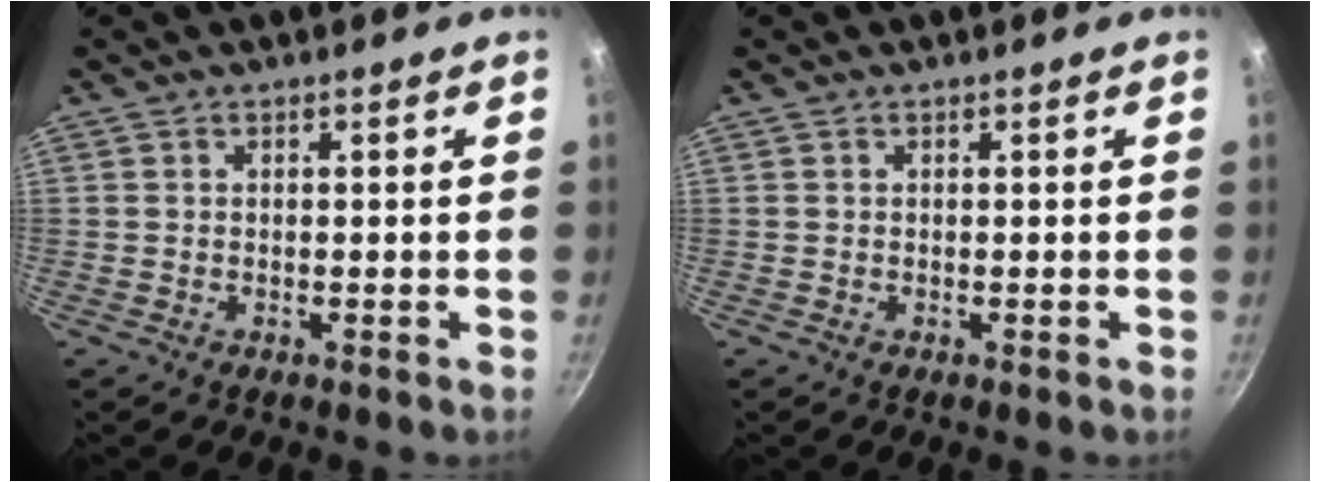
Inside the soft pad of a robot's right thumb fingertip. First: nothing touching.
{"total": 0.0}